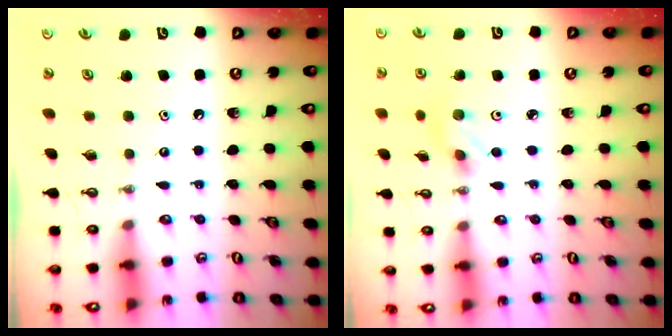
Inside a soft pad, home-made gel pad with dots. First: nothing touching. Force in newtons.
{"total": 2.2, "press": 2.1, "slide": 0.6}